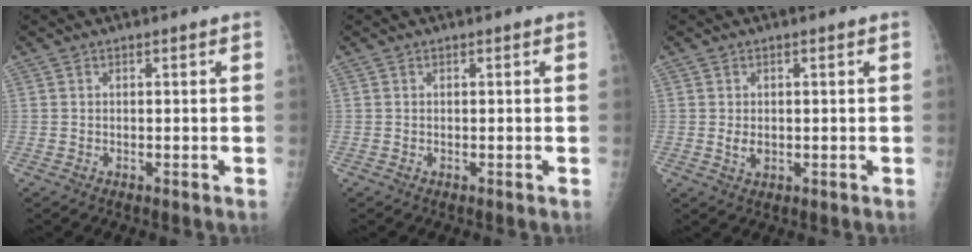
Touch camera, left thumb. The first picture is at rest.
{"total": 0.0}
{"total": 2.2, "force": [0.0, 1.5, 1.6], "torque": [-0.023, -0.004, 0.006]}